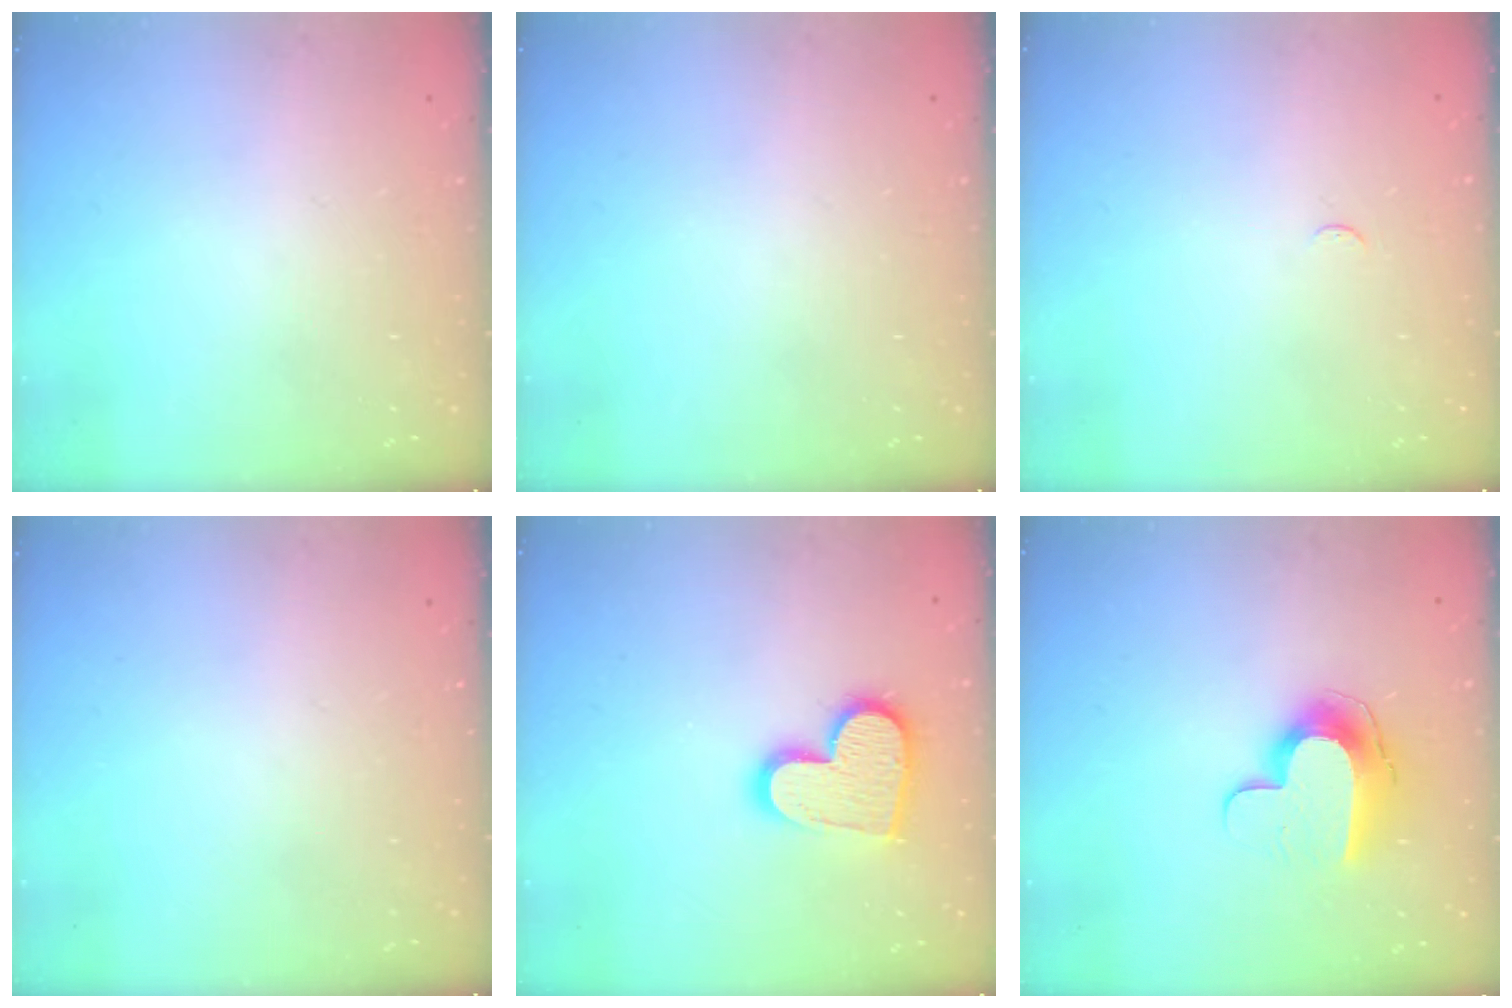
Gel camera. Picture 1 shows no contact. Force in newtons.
{"total": 0.0}
{"total": 2.9, "press": 2.8, "slide": 0.4}
{"total": 0.0}
{"total": 13.7, "press": 13.7, "slide": 0.8}
{"total": 11.0, "press": 10.9, "slide": 0.8}